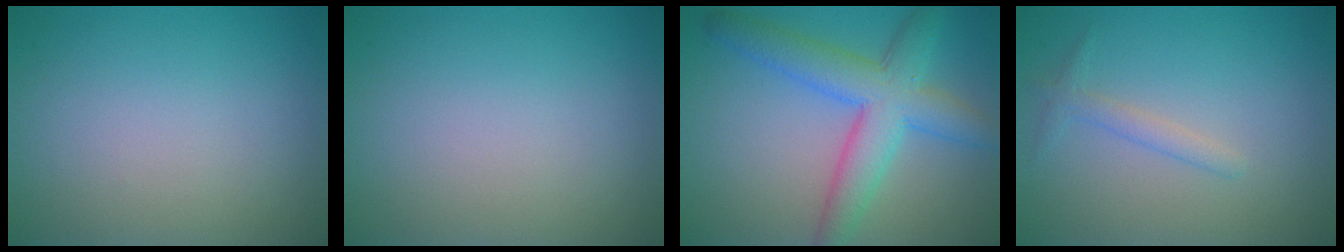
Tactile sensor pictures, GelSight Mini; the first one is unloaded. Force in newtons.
{"total": 0.0}
{"total": 6.4, "press": 6.4, "slide": 0.2}
{"total": 1.4, "press": 1.4, "slide": 0.1}